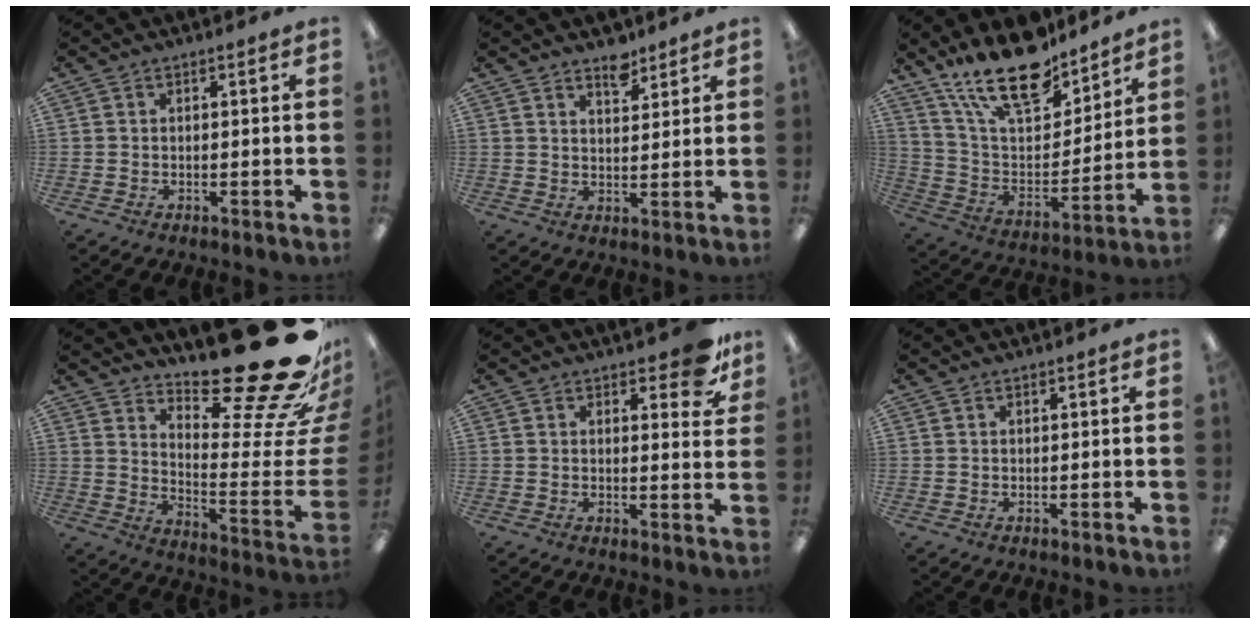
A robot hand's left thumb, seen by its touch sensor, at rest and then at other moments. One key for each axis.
{"total": 5.2, "fx": 4.3, "fy": 2.3, "fz": 1.7, "tx": -0.003, "ty": -0.031, "tz": 0.072}
{"total": 20.5, "fx": 16.1, "fy": 7.7, "fz": 10.1, "tx": -0.196, "ty": -0.094, "tz": 0.288}
{"total": 26.9, "fx": 20.6, "fy": 6.7, "fz": 16.1, "tx": -0.159, "ty": -0.177, "tz": 0.342}
{"total": 8.1, "fx": 5.7, "fy": 3.1, "fz": 4.9, "tx": -0.051, "ty": -0.032, "tz": 0.095}
{"total": 0.5, "fx": 0.5, "fy": 0.1, "fz": 0.2, "tx": -0.004, "ty": 0.002, "tz": 0.009}